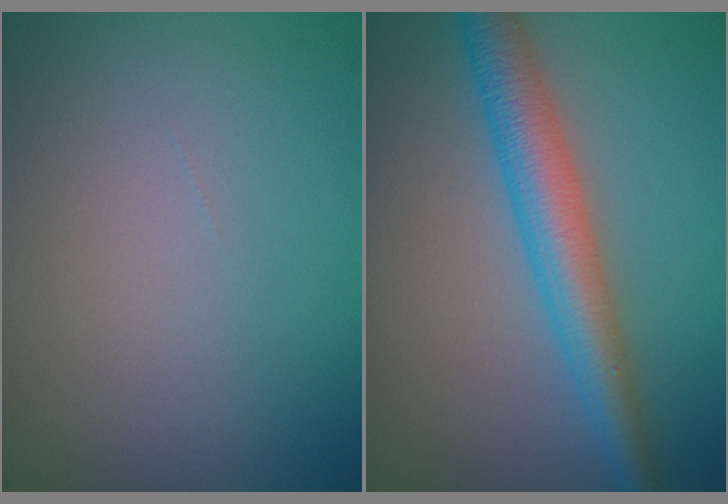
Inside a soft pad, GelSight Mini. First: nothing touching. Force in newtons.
{"total": 4.9, "press": 4.9, "slide": 0.2}